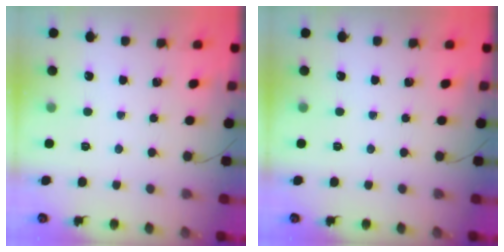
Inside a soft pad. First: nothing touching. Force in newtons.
{"total": 0.0}